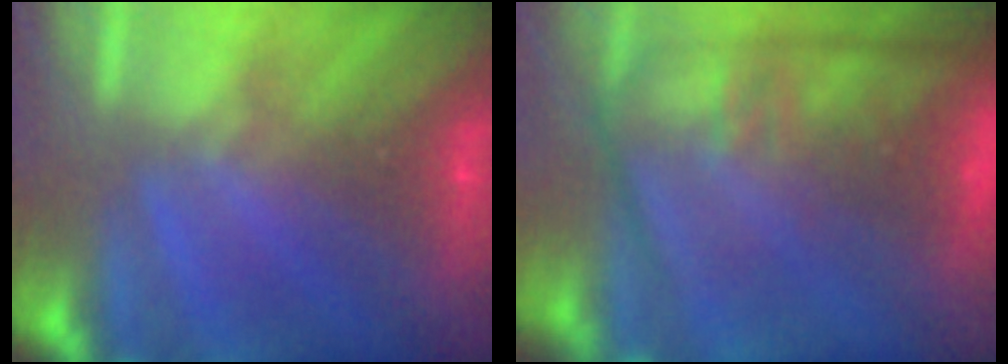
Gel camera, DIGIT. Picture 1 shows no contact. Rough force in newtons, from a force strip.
{"total": 8.0}